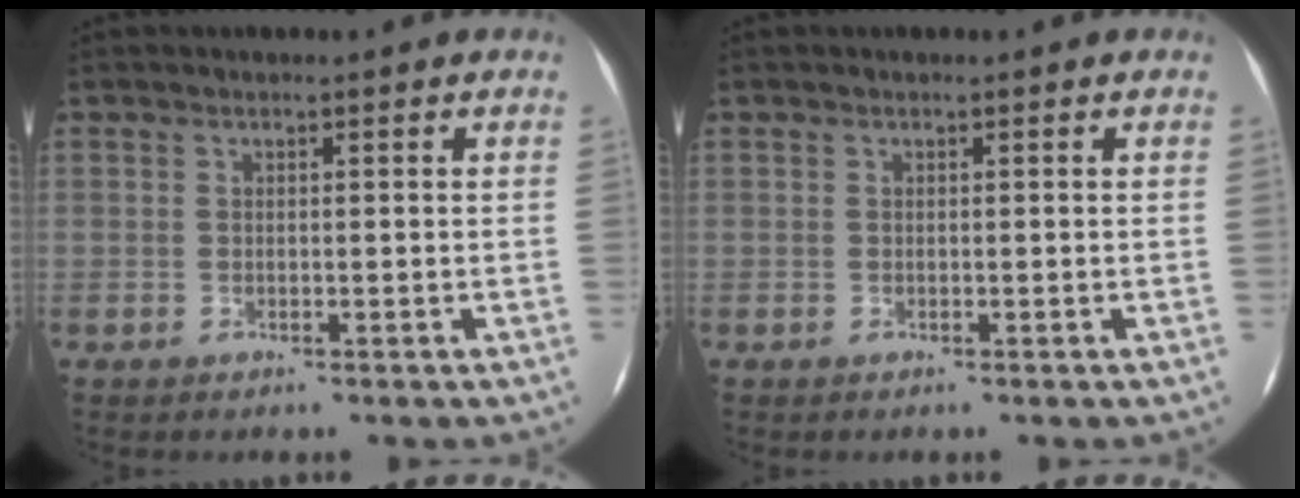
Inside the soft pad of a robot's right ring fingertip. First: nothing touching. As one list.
[{"total": 0.0}]